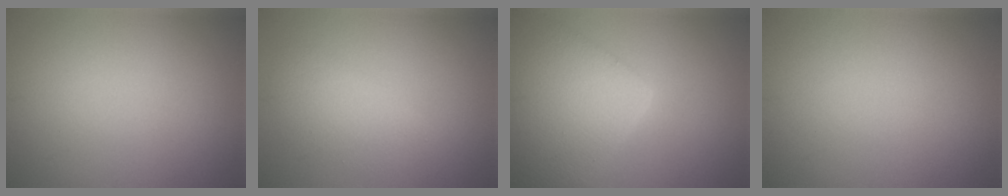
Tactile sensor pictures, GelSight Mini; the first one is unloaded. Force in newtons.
{"total": 2.9, "press": 2.9, "slide": 0.2}
{"total": 10.6, "press": 10.6, "slide": 0.4}
{"total": 0.0}